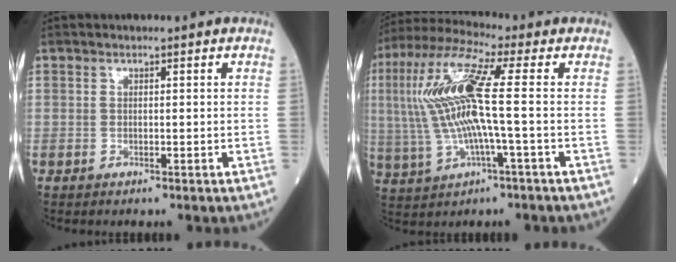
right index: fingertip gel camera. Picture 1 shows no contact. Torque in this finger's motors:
{"motor_torque": [2.11, 0.04, 1.06, 0.21]}